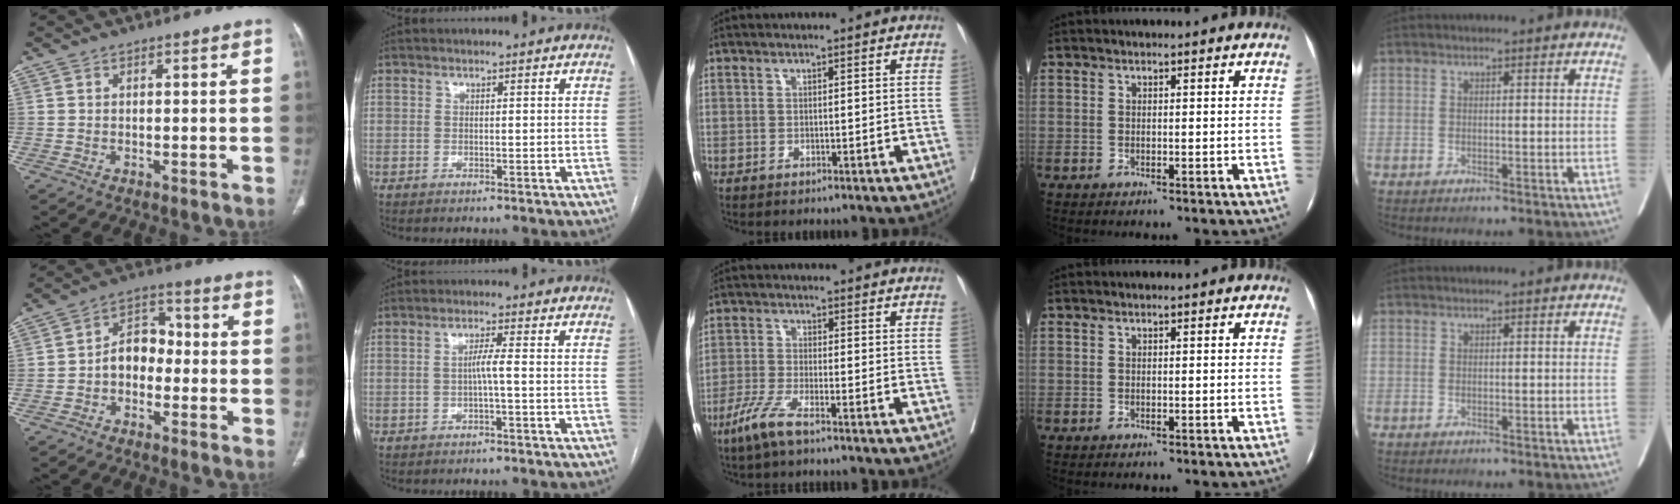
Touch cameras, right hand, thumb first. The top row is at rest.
{"thumb": {"total": 7.0, "force": [-1.1, 5.7, 3.8], "torque": [-0.035, 0.036, -0.035]}, "index": {"total": 2.3, "force": [-0.5, -0.2, 2.3], "torque": [-0.039, 0.003, -0.008]}, "middle": {"total": 4.9, "force": [-3.4, 0.2, 3.6], "torque": [-0.080, -0.011, -0.073]}}